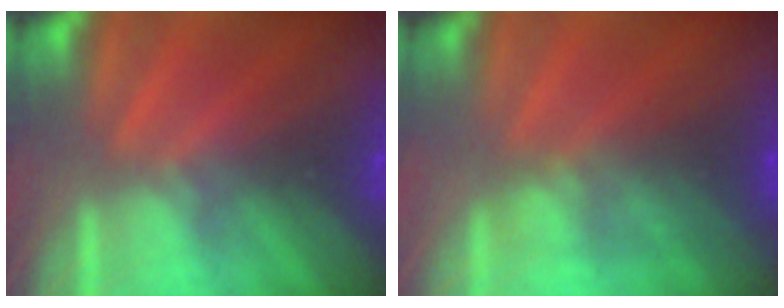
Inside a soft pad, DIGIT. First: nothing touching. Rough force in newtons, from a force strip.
{"total": 12.7}